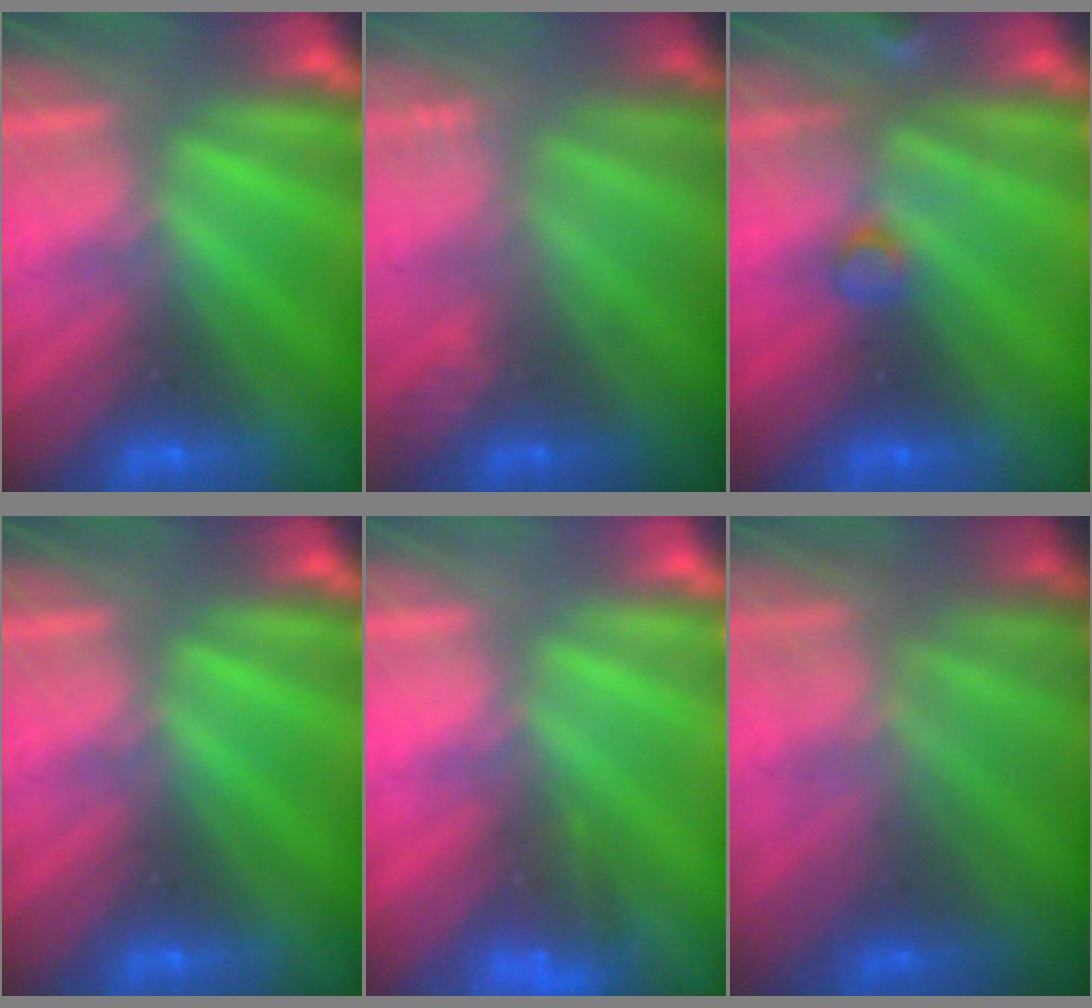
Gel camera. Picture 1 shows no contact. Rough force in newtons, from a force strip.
{"total": 2.9}
{"total": 2.9}
{"total": 0.0}
{"total": 4.5}
{"total": 4.5}